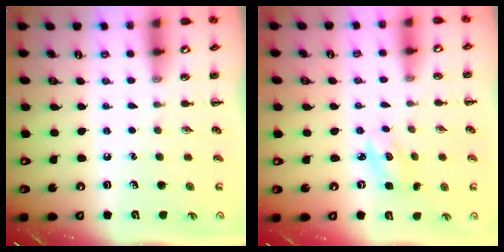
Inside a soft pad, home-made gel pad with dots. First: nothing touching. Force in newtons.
{"total": 2.8, "press": 2.7, "slide": 0.7}